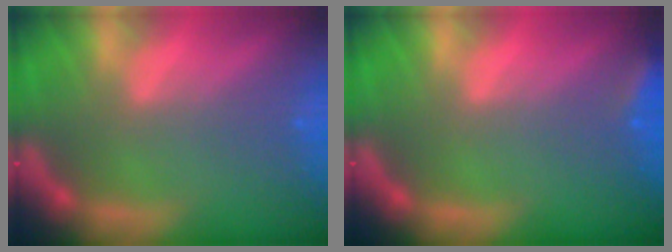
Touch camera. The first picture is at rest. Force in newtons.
{"total": 2.4}